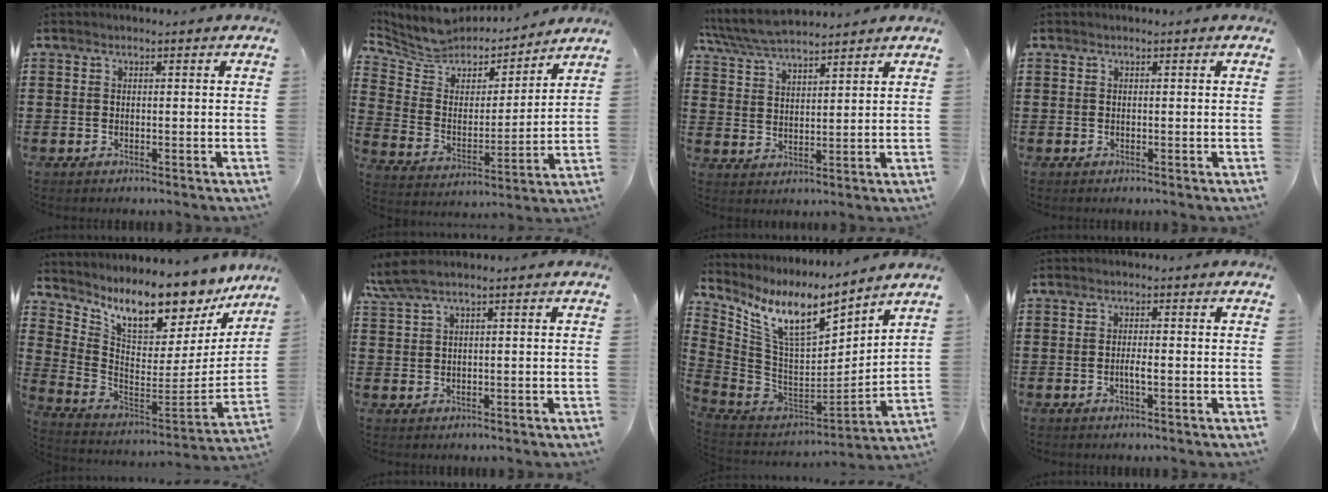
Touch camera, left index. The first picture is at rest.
{"total": 6.8, "force": [6.2, 2.5, 0.8], "torque": [-0.060, -0.045, 0.108]}
{"total": 5.7, "force": [5.3, 0.7, 1.9], "torque": [-0.055, -0.017, 0.097]}
{"total": 0.0}
{"total": 11.4, "force": [10.1, 2.0, 4.8], "torque": [-0.117, -0.086, 0.171]}
{"total": 3.0, "force": [1.4, 0.3, 2.6], "torque": [-0.060, -0.002, 0.024]}
{"total": 11.2, "force": [7.9, 2.7, 7.4], "torque": [-0.177, -0.051, 0.136]}
{"total": 1.8, "force": [-0.5, 0.3, 1.7], "torque": [-0.030, -0.001, -0.008]}